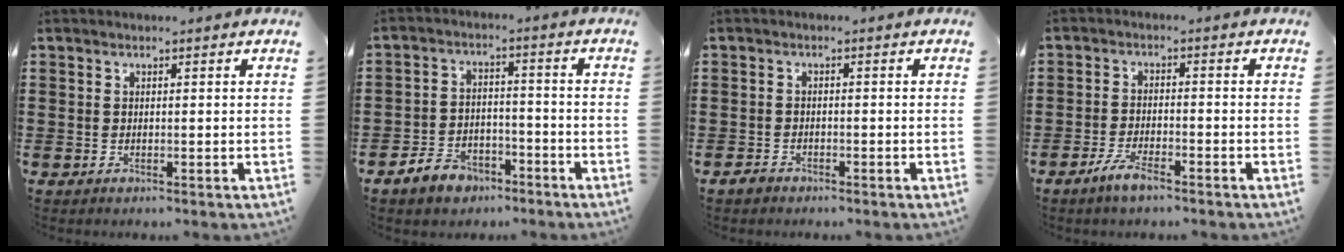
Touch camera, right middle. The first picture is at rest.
{"total": 5.3, "force": [-4.5, 2.4, 1.6], "torque": [-0.041, 0.013, -0.091]}
{"total": 1.7, "force": [-1.3, 0.9, 0.5], "torque": [-0.021, -0.001, -0.031]}
{"total": 4.2, "force": [-3.1, 1.1, 2.6], "torque": [-0.056, 0.002, -0.061]}